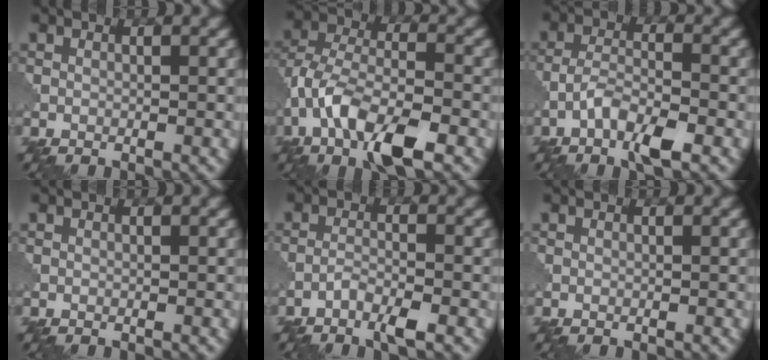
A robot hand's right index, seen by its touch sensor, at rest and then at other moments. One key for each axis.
{"total": 8.6, "fx": -4.2, "fy": 3.4, "fz": 6.7, "tx": -0.132, "ty": 0.004, "tz": -0.091}
{"total": 4.3, "fx": -2.4, "fy": 1.3, "fz": 3.4, "tx": -0.066, "ty": 0.005, "tz": -0.051}
{"total": 0.0}
{"total": 2.4, "fx": -1.6, "fy": 0.4, "fz": 1.8, "tx": -0.037, "ty": 0.003, "tz": -0.036}
{"total": 0.0}